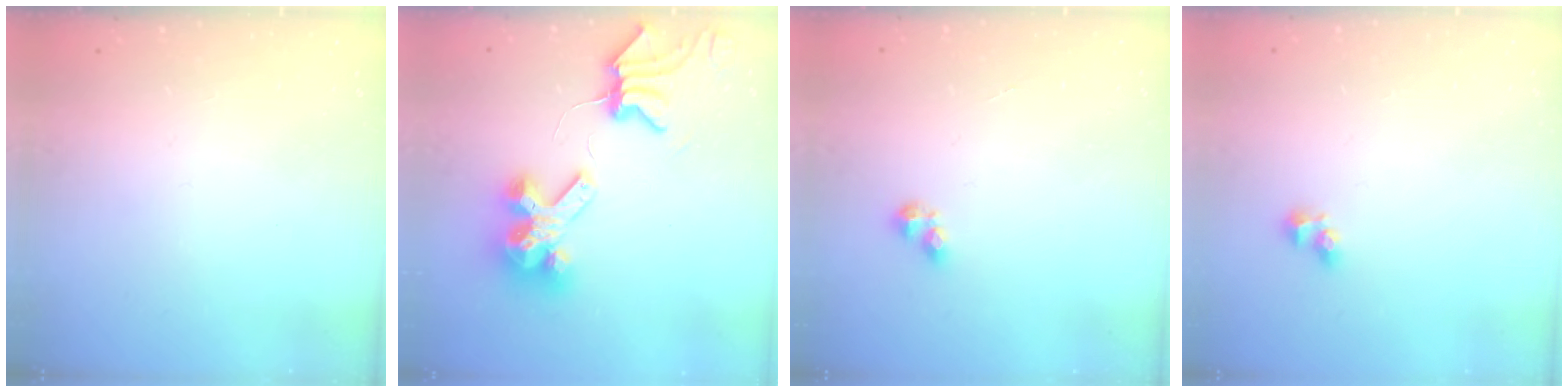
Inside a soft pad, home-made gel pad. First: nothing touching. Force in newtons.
{"total": 8.9, "press": 8.8, "slide": 1.1}
{"total": 3.0, "press": 2.9, "slide": 0.5}
{"total": 2.7, "press": 2.5, "slide": 1.0}